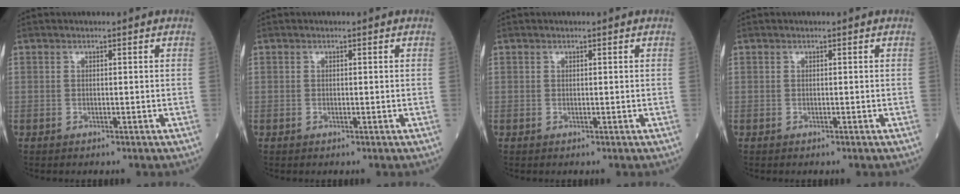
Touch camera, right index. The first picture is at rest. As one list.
[{"total": 0.0}, {"total": 0.0}, {"total": 0.0}]